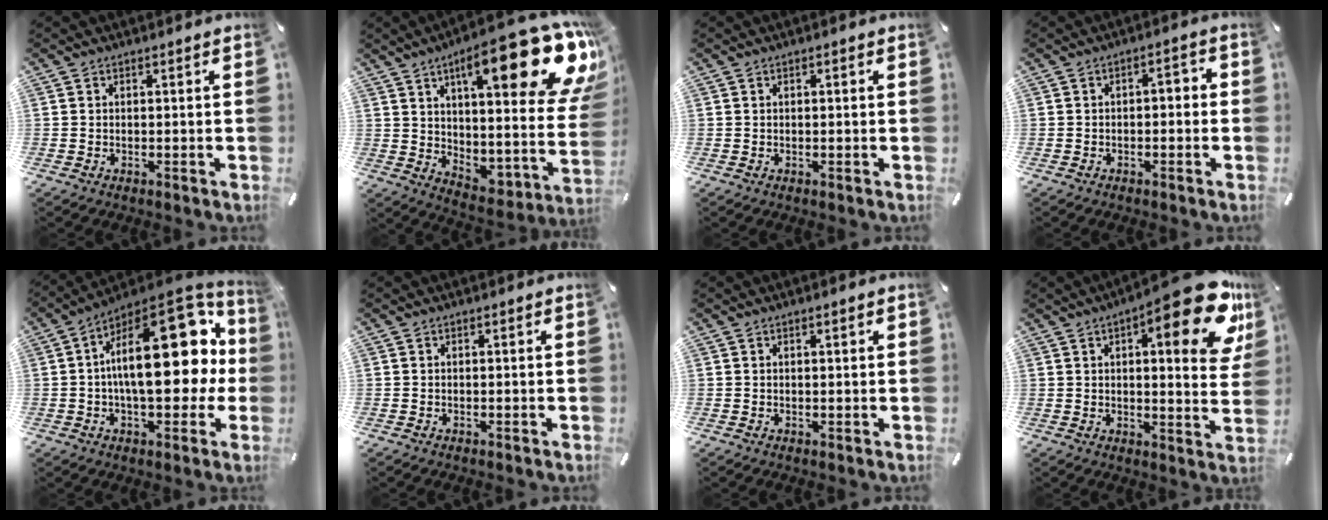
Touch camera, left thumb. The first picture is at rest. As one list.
[{"total": 24.9, "force": [13.2, 9.8, 18.8], "torque": [-0.239, -0.101, 0.219]}, {"total": 0.5, "force": [0.0, 0.2, 0.5], "torque": [-0.008, 0.001, 0.000]}, {"total": 2.8, "force": [-1.4, 1.4, 1.9], "torque": [-0.035, 0.014, -0.031]}, {"total": 26.2, "force": [4.1, 12.4, 22.7], "torque": [-0.327, -0.033, 0.071]}, {"total": 0.0}, {"total": 0.8, "force": [0.4, 0.2, 0.6], "torque": [-0.012, 0.001, 0.007]}, {"total": 20.0, "force": [10.2, 6.2, 16.0], "torque": [-0.202, -0.073, 0.152]}]